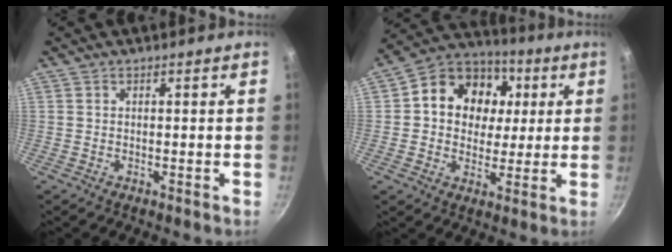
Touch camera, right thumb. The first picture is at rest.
{"total": 15.9, "force": [3.1, 13.1, 8.6], "torque": [-0.114, 0.013, 0.036]}